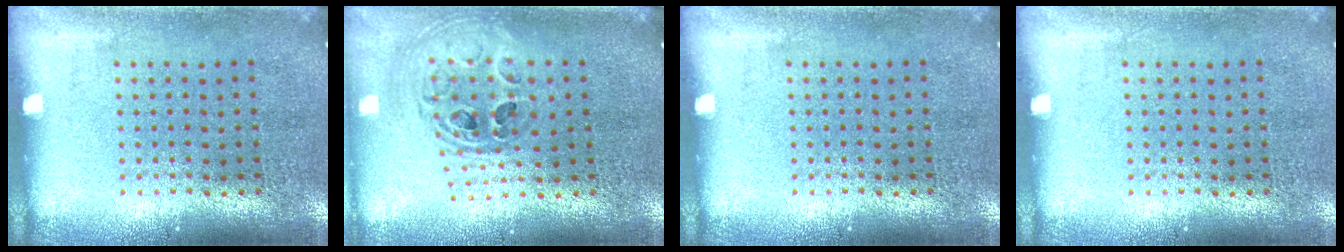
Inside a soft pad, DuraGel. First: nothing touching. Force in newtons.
{"total": 1.0, "press": 1.0, "slide": 0.3}
{"total": 0.0}
{"total": 0.0}